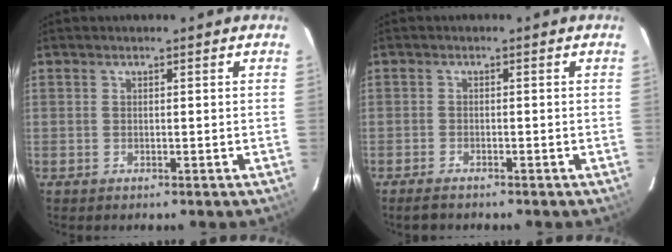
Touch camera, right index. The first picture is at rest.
{"total": 2.4, "force": [-2.2, 0.6, 0.9], "torque": [-0.029, -0.005, -0.040]}